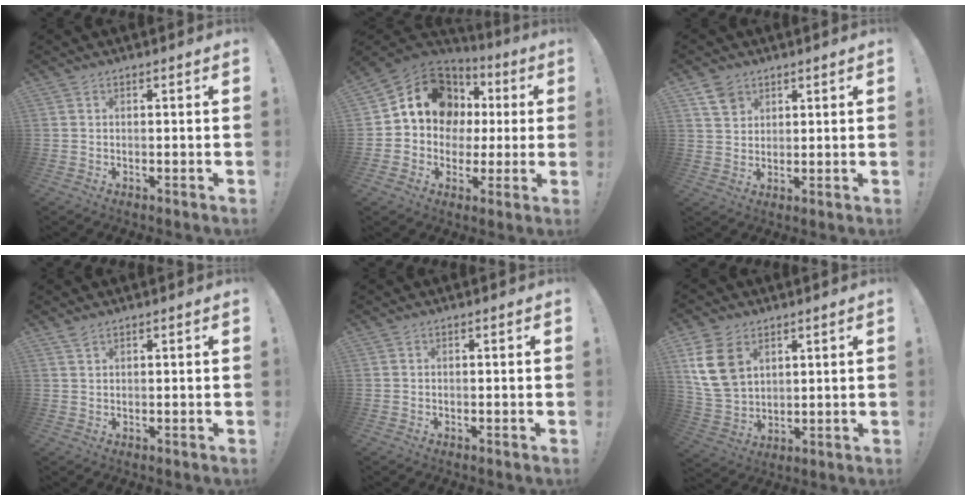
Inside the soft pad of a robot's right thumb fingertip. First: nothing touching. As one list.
[{"total": 16.0, "force": [5.3, 12.9, 7.8], "torque": [-0.113, -0.024, 0.116]}, {"total": 5.8, "force": [3.7, 4.2, 1.6], "torque": [-0.022, -0.020, 0.072]}, {"total": 1.9, "force": [1.5, 0.7, 0.9], "torque": [-0.012, -0.006, 0.027]}, {"total": 0.0}, {"total": 12.6, "force": [5.4, 8.9, 7.0], "torque": [-0.134, -0.024, 0.109]}]